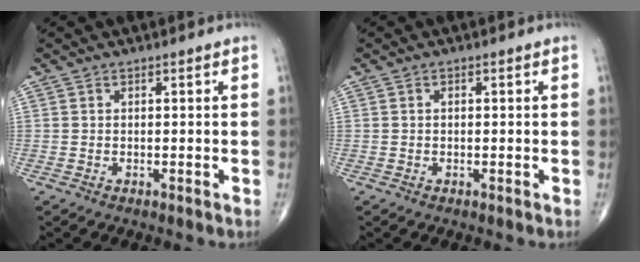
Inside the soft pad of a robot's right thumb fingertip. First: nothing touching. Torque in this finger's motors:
{"motor_torque": [0.00, -0.23, 0.13, 0.21, -0.02]}